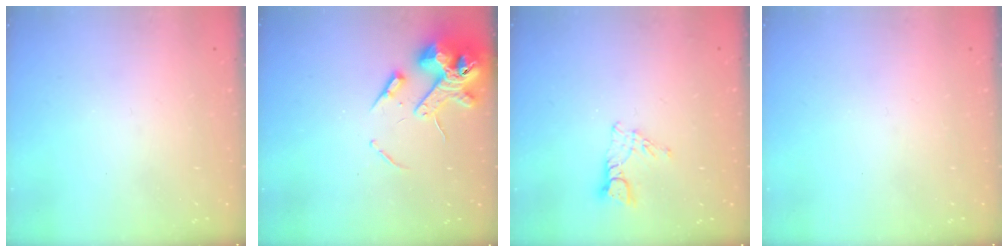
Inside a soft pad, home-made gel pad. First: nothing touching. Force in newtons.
{"total": 14.3, "press": 14.1, "slide": 2.0}
{"total": 6.5, "press": 6.5, "slide": 0.5}
{"total": 0.0}